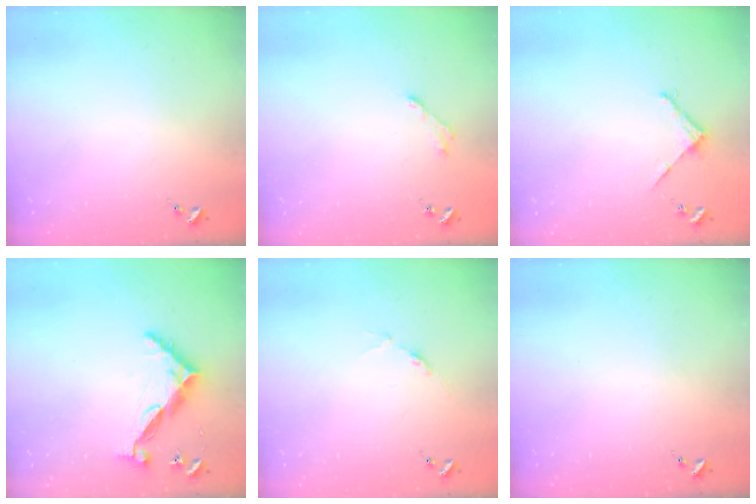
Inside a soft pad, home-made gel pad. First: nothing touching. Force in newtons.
{"total": 2.8, "press": 2.8, "slide": 0.4}
{"total": 2.9, "press": 2.8, "slide": 0.2}
{"total": 9.0, "press": 9.0, "slide": 0.8}
{"total": 4.7, "press": 4.7, "slide": 0.5}
{"total": 0.0}